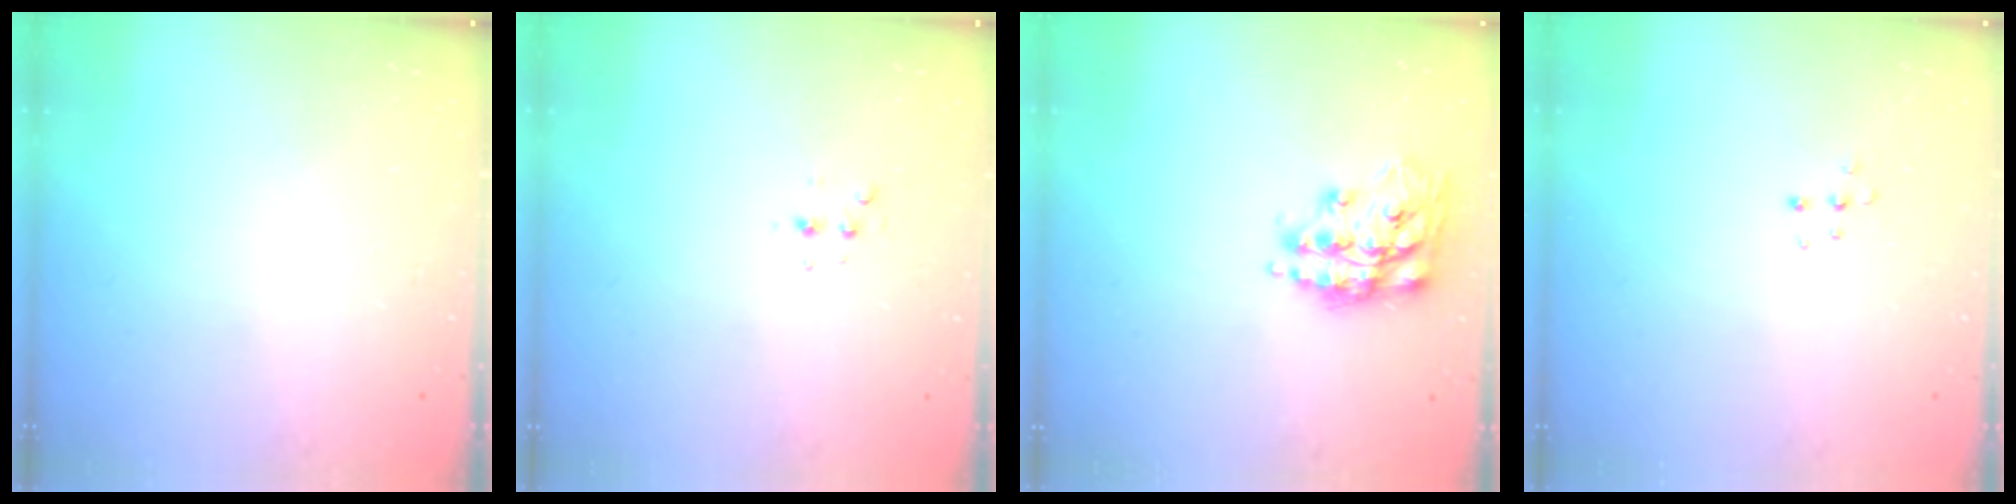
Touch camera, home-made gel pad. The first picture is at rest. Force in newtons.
{"total": 2.8, "press": 2.8, "slide": 0.7}
{"total": 14.8, "press": 14.7, "slide": 1.5}
{"total": 5.1, "press": 5.0, "slide": 0.4}